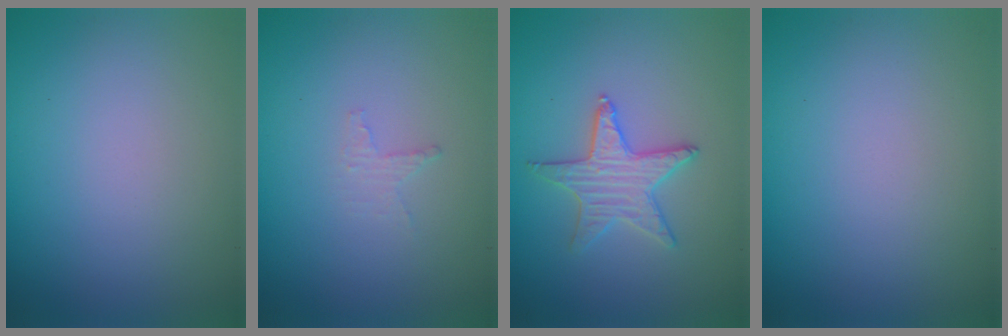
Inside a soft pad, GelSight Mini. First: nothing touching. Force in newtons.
{"total": 0.9, "press": 0.8, "slide": 0.3}
{"total": 2.4, "press": 2.4, "slide": 0.2}
{"total": 0.0}